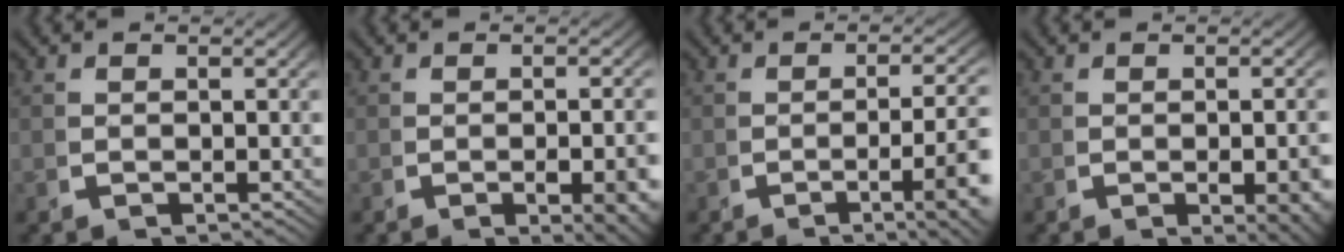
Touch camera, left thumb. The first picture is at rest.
{"total": 4.1, "force": [-1.1, 1.4, 3.7], "torque": [-0.050, -0.011, -0.011]}
{"total": 6.7, "force": [-2.2, 2.0, 6.0], "torque": [-0.089, -0.008, -0.028]}
{"total": 3.6, "force": [-0.8, 1.3, 3.2], "torque": [-0.043, -0.012, -0.005]}